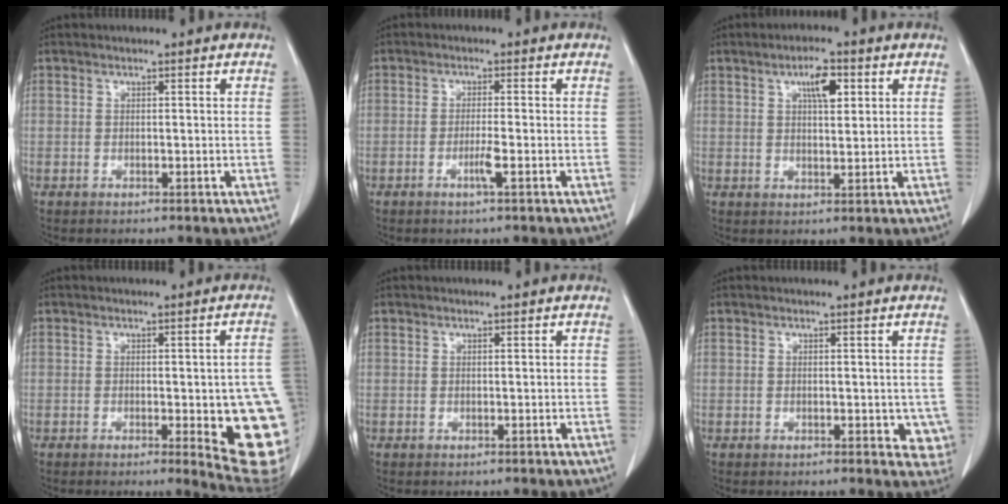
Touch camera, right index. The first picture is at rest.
{"total": 2.5, "force": [-1.1, -0.3, 2.2], "torque": [-0.045, -0.004, -0.021]}
{"total": 4.8, "force": [2.1, 1.6, 4.1], "torque": [-0.070, 0.003, 0.035]}
{"total": 13.5, "force": [-2.6, 2.7, 13.0], "torque": [-0.103, 0.001, -0.018]}
{"total": 0.0}
{"total": 4.3, "force": [-0.4, 2.4, 3.5], "torque": [-0.016, -0.005, -0.005]}